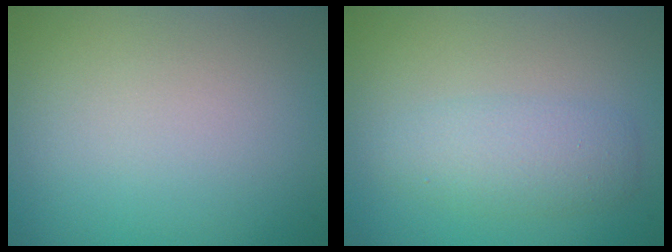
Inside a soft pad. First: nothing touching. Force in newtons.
{"total": 2.9, "press": 2.9, "slide": 0.1}